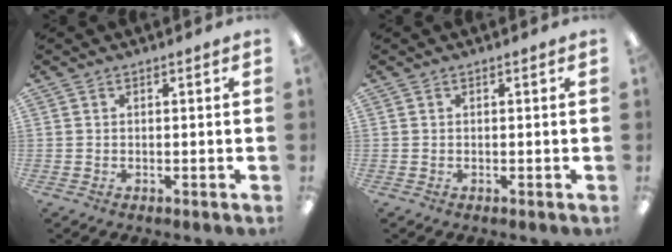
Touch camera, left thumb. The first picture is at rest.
{"total": 0.0}